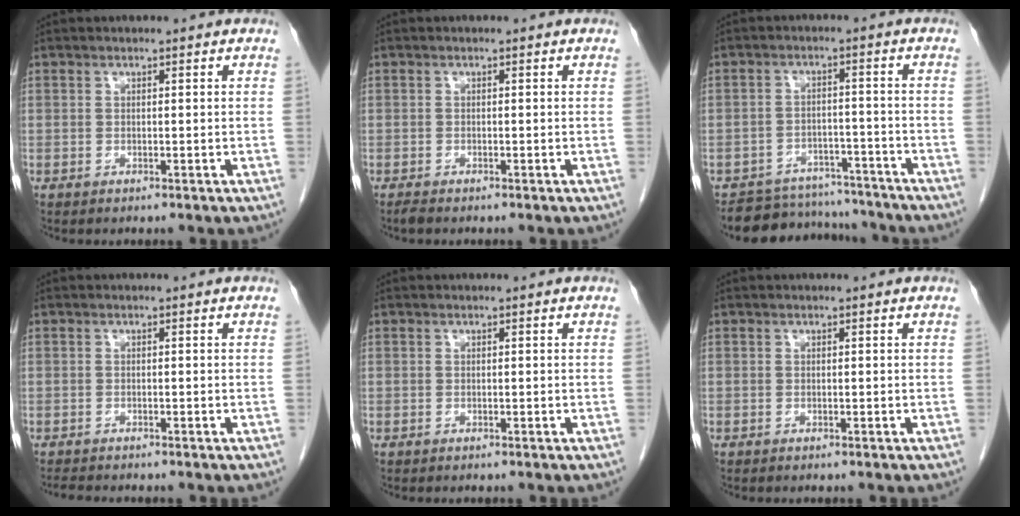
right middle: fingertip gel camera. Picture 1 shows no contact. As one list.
[{"total": 0.8, "force": [-0.7, 0.1, 0.3], "torque": [-0.016, -0.004, -0.014]}, {"total": 10.1, "force": [-9.6, 3.3, 0.6], "torque": [0.004, 0.015, -0.131]}, {"total": 2.1, "force": [-2.0, 0.3, 0.7], "torque": [-0.014, -0.007, -0.029]}, {"total": 0.0}, {"total": 0.0}]